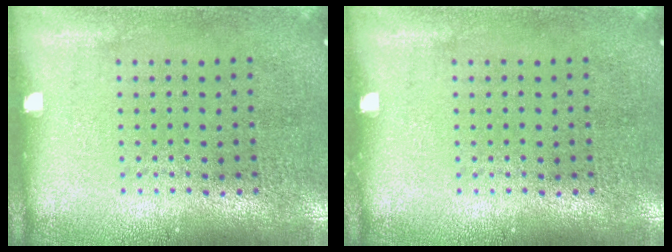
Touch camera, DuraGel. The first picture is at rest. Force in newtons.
{"total": 0.0}